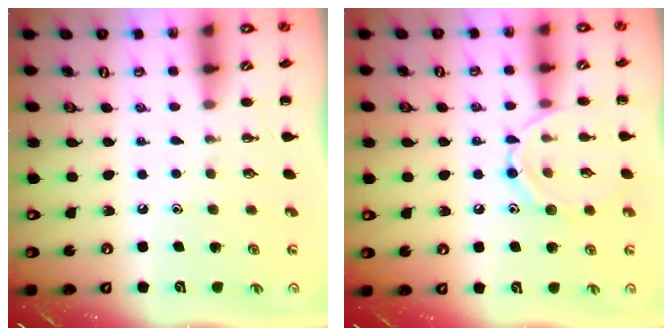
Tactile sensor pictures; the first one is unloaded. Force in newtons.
{"total": 10.0, "press": 10.0, "slide": 0.5}